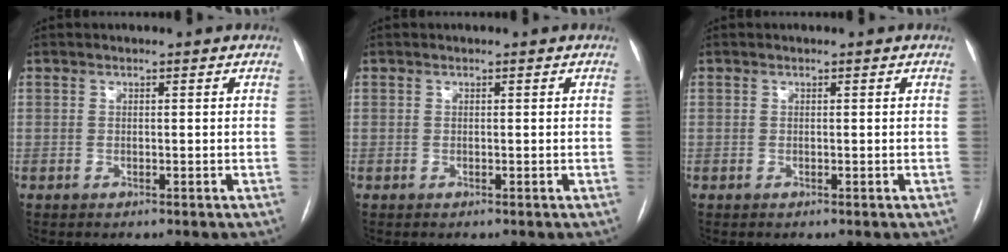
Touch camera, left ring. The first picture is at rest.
{"total": 0.0}
{"total": 0.0}